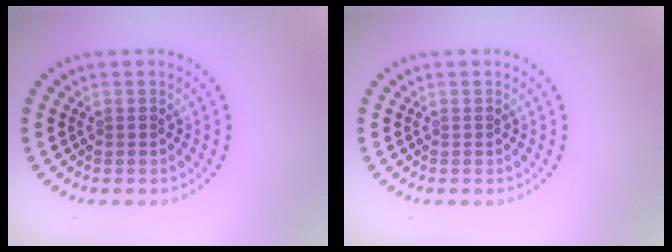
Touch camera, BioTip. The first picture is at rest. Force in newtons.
{"total": 0.0}